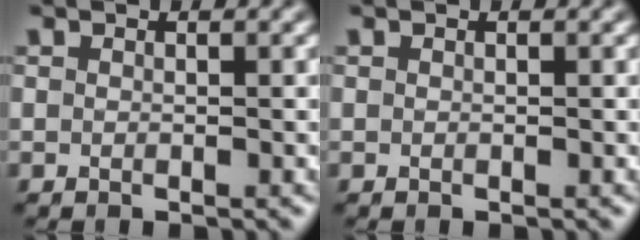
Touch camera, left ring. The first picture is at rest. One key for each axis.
{"total": 0.0}